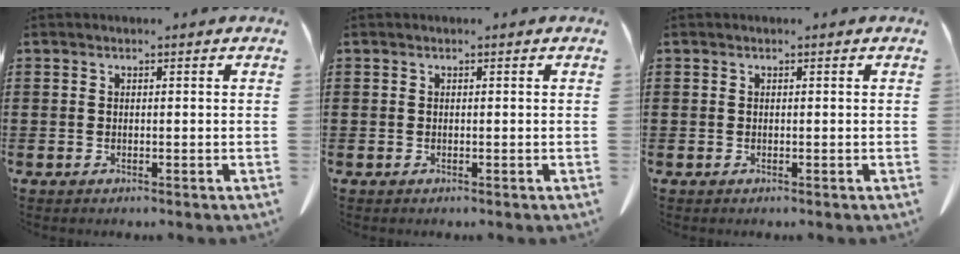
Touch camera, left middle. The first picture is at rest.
{"total": 0.0}
{"total": 0.0}